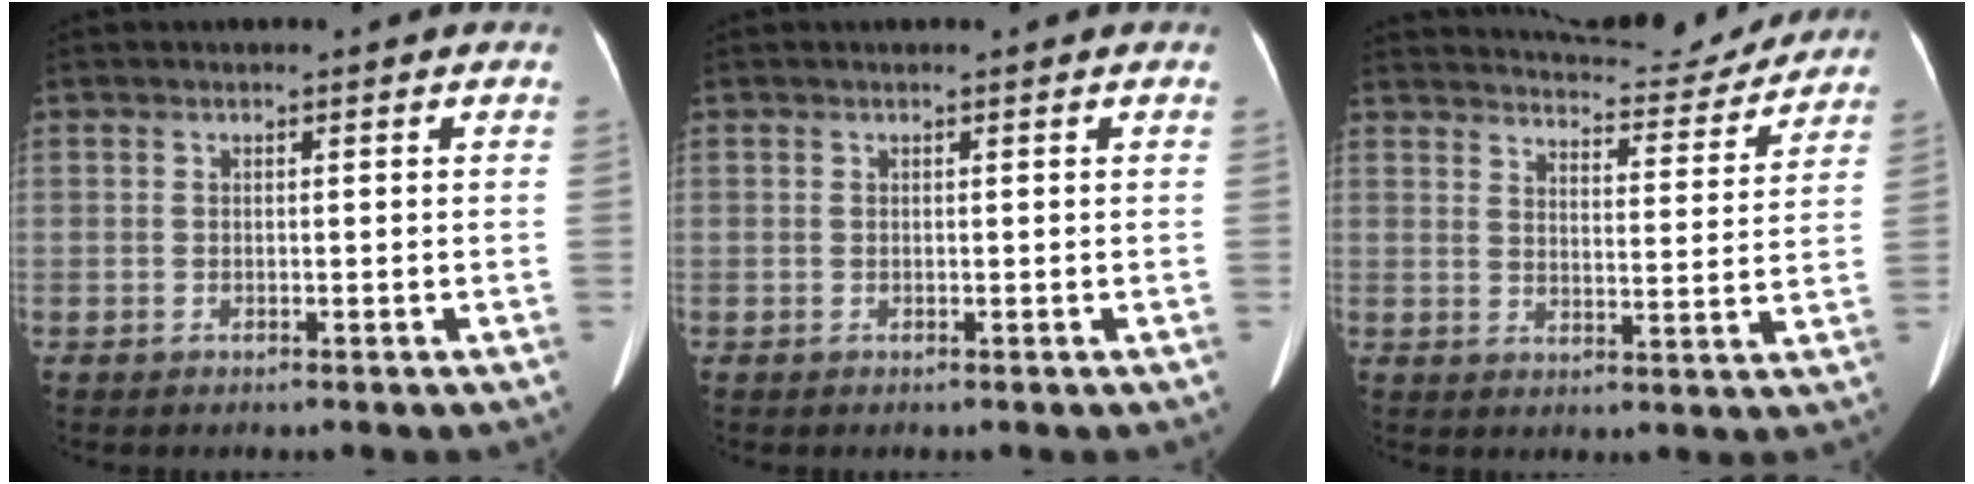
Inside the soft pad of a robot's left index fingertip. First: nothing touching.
{"total": 0.0}
{"total": 14.1, "force": [13.7, 1.9, 2.9], "torque": [-0.030, -0.018, 0.171]}